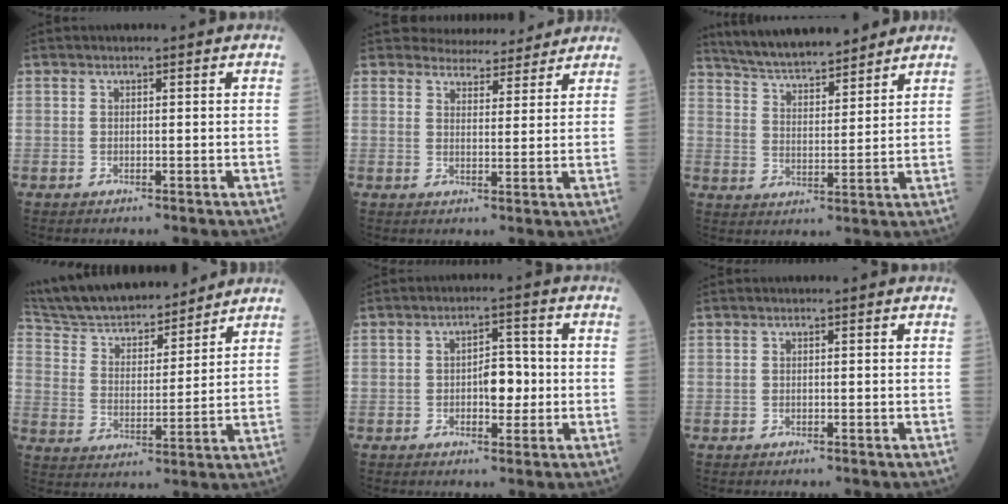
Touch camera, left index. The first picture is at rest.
{"total": 5.3, "force": [4.8, 2.2, 0.5], "torque": [0.005, 0.004, 0.055]}
{"total": 13.2, "force": [12.0, 2.0, 5.2], "torque": [-0.085, 0.010, 0.195]}
{"total": 18.9, "force": [17.2, 4.0, 6.8], "torque": [-0.123, 0.015, 0.287]}
{"total": 4.5, "force": [-0.9, 2.2, 3.8], "torque": [-0.053, 0.007, -0.015]}
{"total": 0.0}